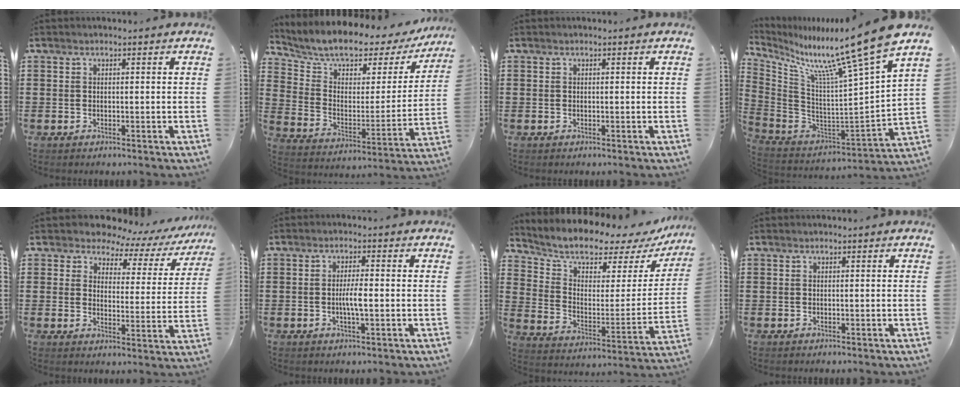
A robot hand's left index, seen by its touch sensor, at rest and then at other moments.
{"total": 6.5, "force": [5.8, 2.3, 1.9], "torque": [-0.067, -0.045, 0.093]}
{"total": 0.0}
{"total": 12.4, "force": [10.3, -1.8, 6.5], "torque": [-0.134, -0.095, 0.156]}
{"total": 4.3, "force": [3.6, 2.1, 1.0], "torque": [-0.038, -0.021, 0.056]}
{"total": 3.4, "force": [-0.5, 0.6, 3.3], "torque": [-0.066, -0.002, -0.011]}
{"total": 6.3, "force": [5.3, 2.3, 2.3], "torque": [-0.069, -0.043, 0.087]}
{"total": 0.0}